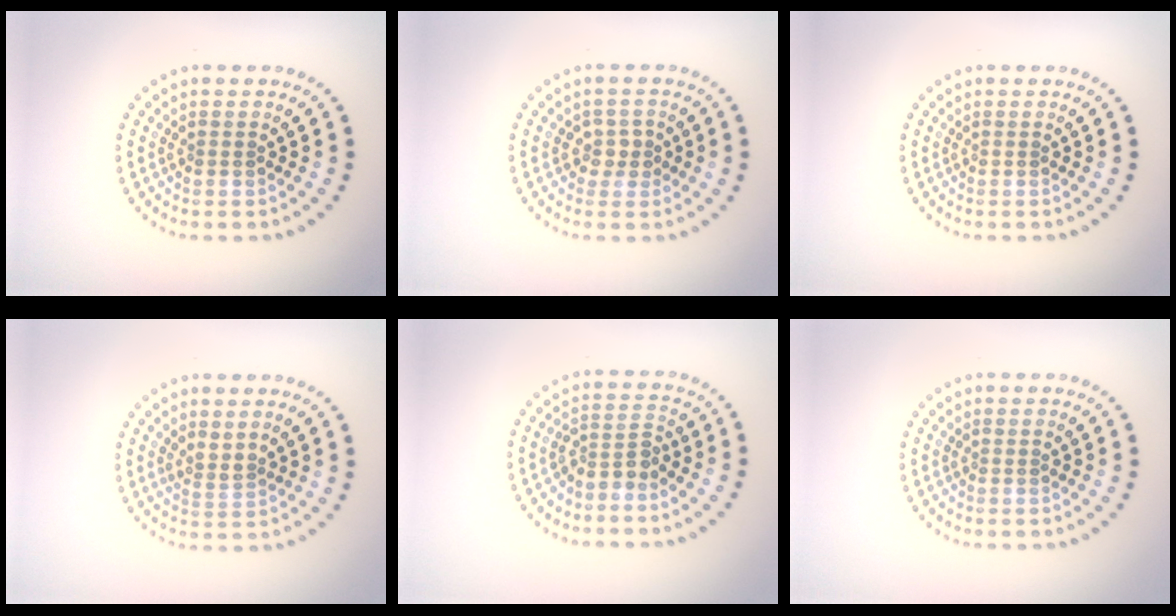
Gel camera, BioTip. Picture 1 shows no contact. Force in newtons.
{"total": 1.5, "press": 1.4, "slide": 0.6}
{"total": 0.0}
{"total": 1.2, "press": 0.7, "slide": 0.9}
{"total": 2.5, "press": 1.9, "slide": 1.7}
{"total": 0.0}